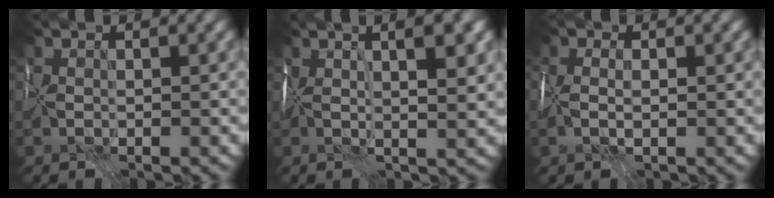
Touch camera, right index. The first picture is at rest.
{"total": 8.5, "force": [3.0, 3.4, 7.2], "torque": [-0.085, 0.038, 0.025]}
{"total": 3.0, "force": [-0.1, 1.8, 2.4], "torque": [-0.048, 0.004, -0.004]}